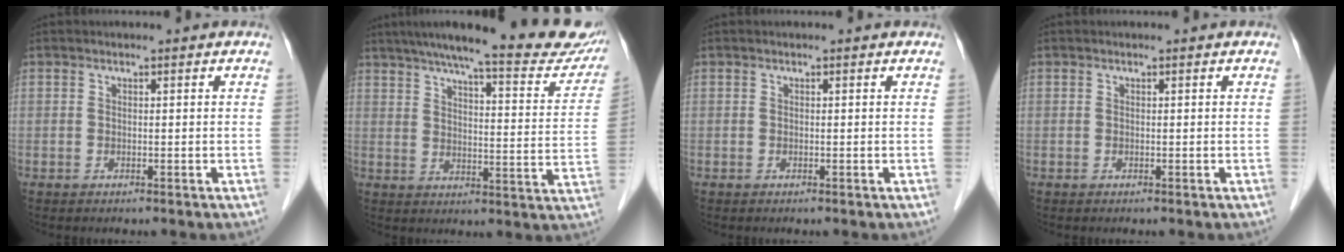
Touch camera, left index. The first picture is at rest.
{"total": 24.0, "force": [20.5, 3.3, 12.0], "torque": [-0.172, -0.031, 0.253]}
{"total": 0.0}
{"total": 0.0}